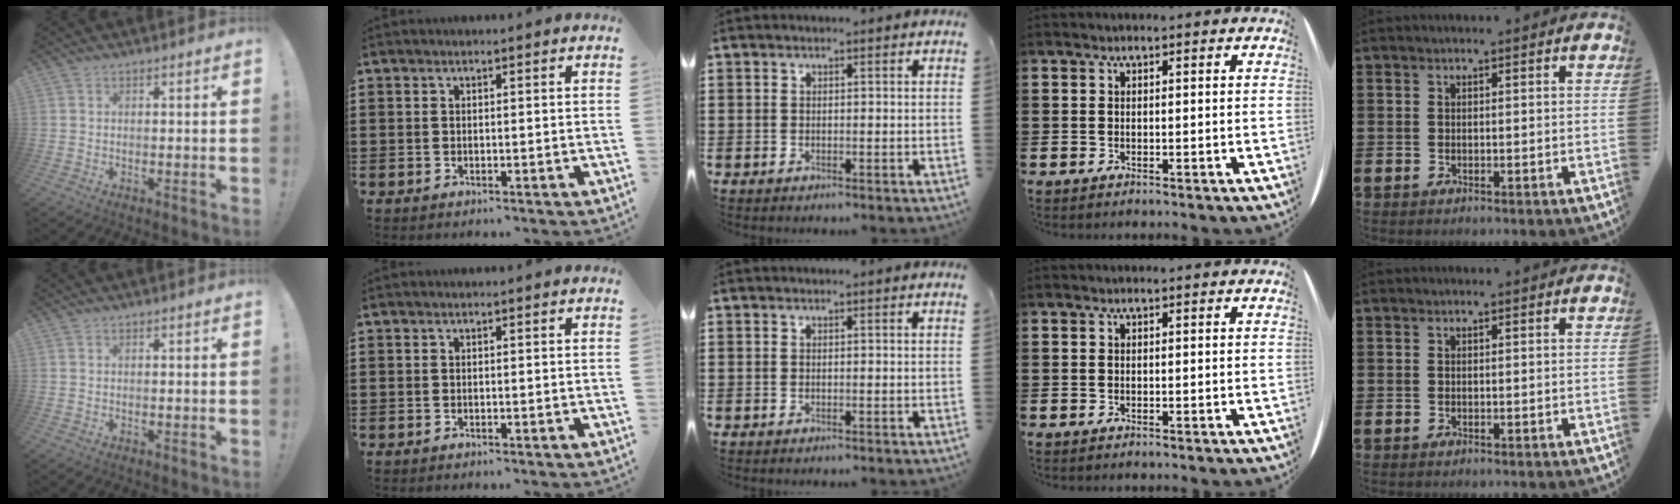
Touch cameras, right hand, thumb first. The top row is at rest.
{}